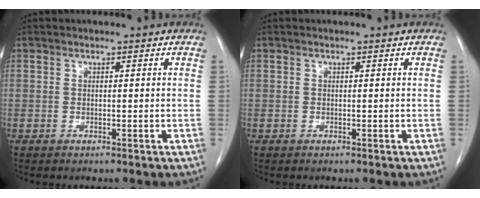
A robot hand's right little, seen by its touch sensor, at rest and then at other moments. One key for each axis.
{"total": 0.0}